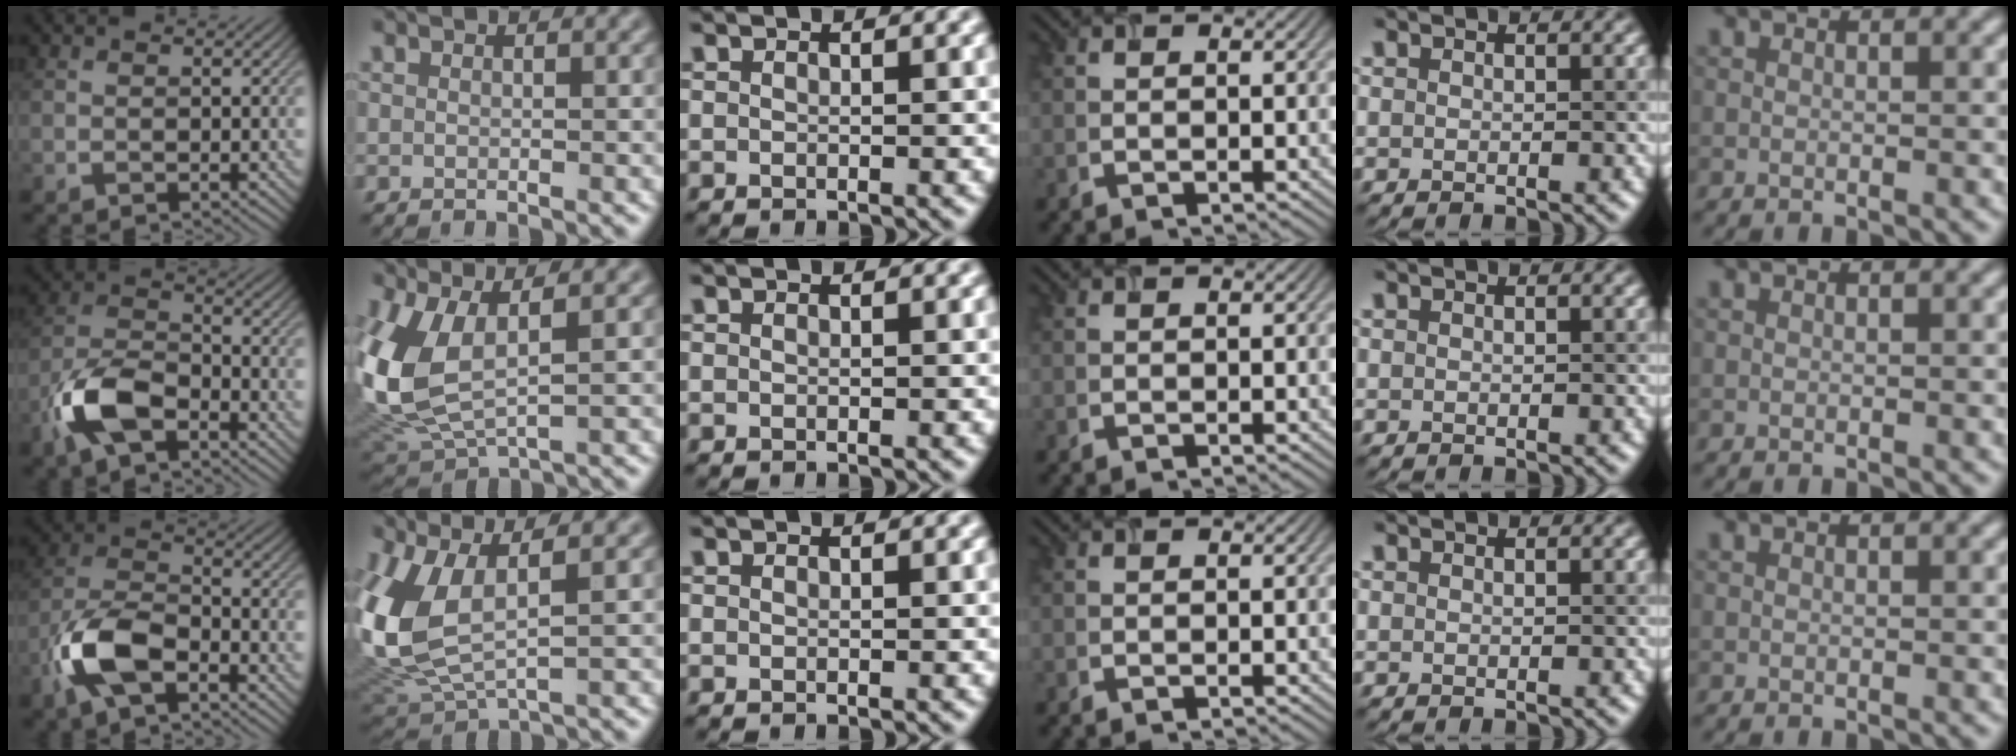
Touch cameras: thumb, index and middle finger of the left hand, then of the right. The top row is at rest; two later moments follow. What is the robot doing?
{"motion": "insert", "object": "airpods case & airpods"}